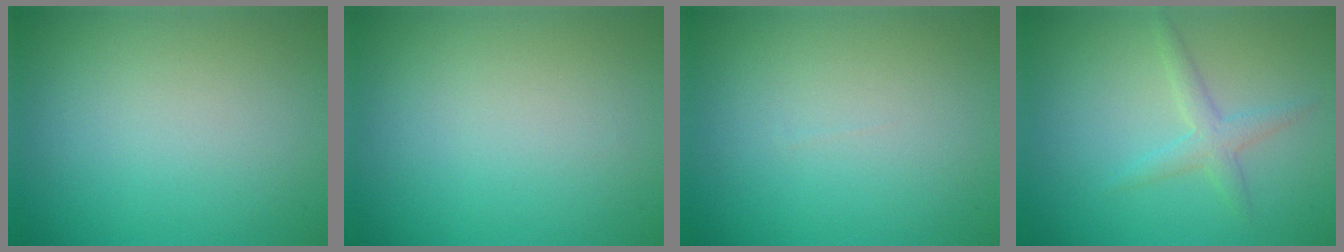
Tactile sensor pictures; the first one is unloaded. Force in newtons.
{"total": 0.0}
{"total": 0.0}
{"total": 2.0, "press": 2.0, "slide": 0.2}